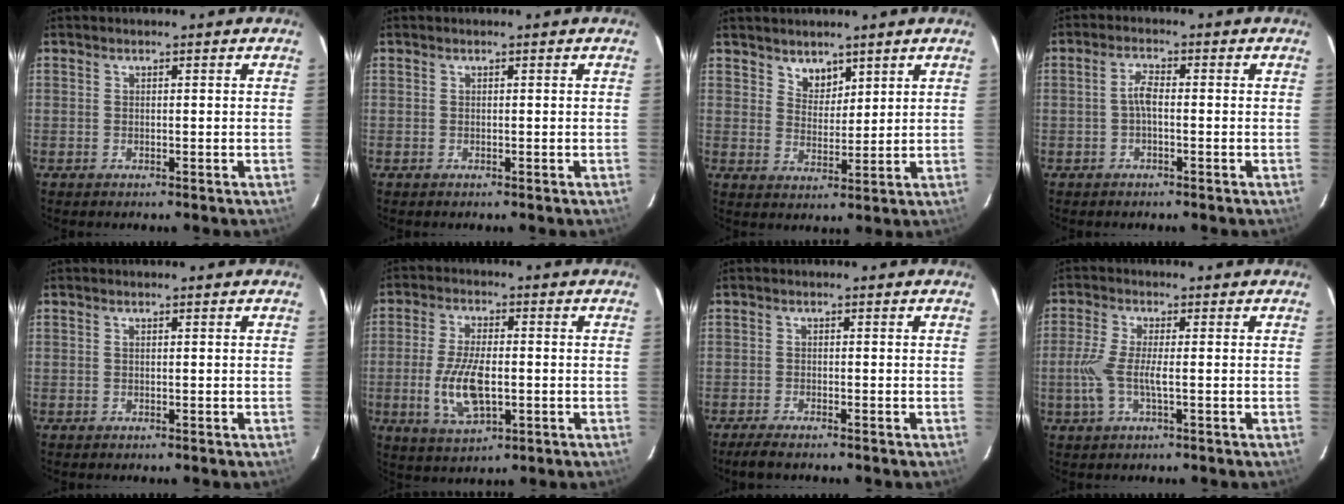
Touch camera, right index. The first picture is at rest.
{"total": 0.0}
{"total": 4.1, "force": [3.1, 2.5, 1.1], "torque": [-0.011, 0.004, 0.058]}
{"total": 2.5, "force": [-0.7, 0.8, 2.3], "torque": [-0.049, 0.009, -0.014]}
{"total": 0.0}
{"total": 10.4, "force": [-2.0, 4.5, 9.2], "torque": [-0.191, -0.007, -0.034]}
{"total": 3.3, "force": [-2.8, 0.3, 1.7], "torque": [-0.045, -0.011, -0.051]}
{"total": 6.2, "force": [-1.2, 1.3, 5.9], "torque": [-0.135, -0.002, -0.025]}